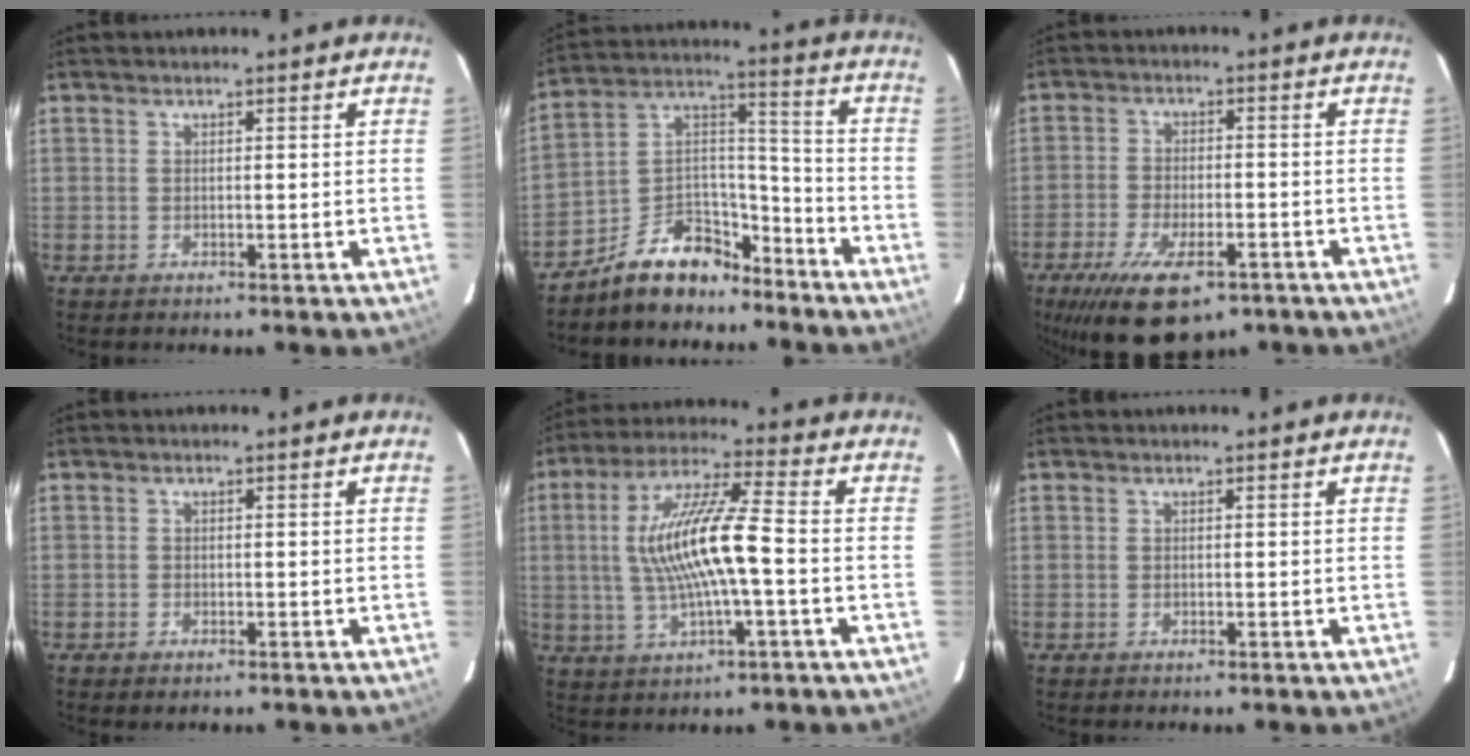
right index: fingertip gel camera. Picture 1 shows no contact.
{"total": 12.7, "force": [-9.7, 6.8, 4.7], "torque": [-0.092, 0.068, -0.158]}
{"total": 14.6, "force": [-9.2, 6.0, 9.6], "torque": [-0.200, -0.031, -0.148]}
{"total": 0.9, "force": [-0.6, 0.6, 0.4], "torque": [-0.006, -0.001, -0.011]}
{"total": 13.8, "force": [-0.7, 2.1, 13.6], "torque": [-0.259, 0.010, -0.014]}
{"total": 0.0}